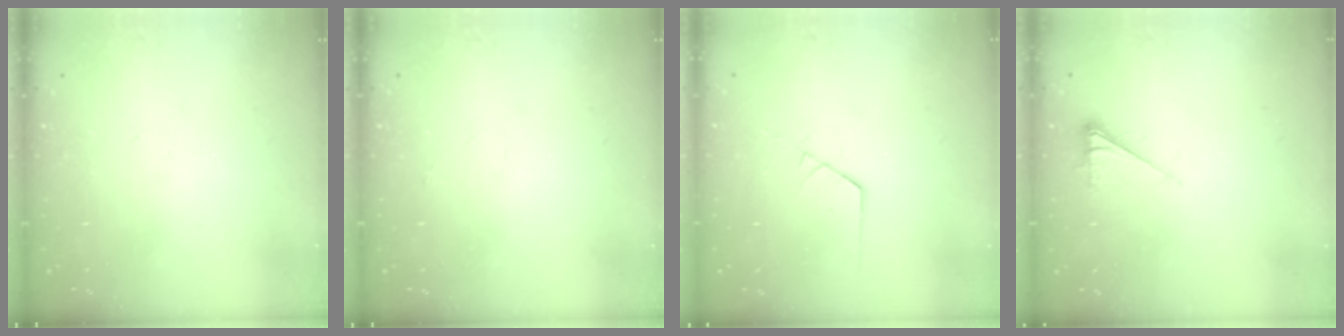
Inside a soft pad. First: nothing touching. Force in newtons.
{"total": 0.0}
{"total": 1.4, "press": 1.4, "slide": 0.2}
{"total": 3.8, "press": 3.7, "slide": 0.7}